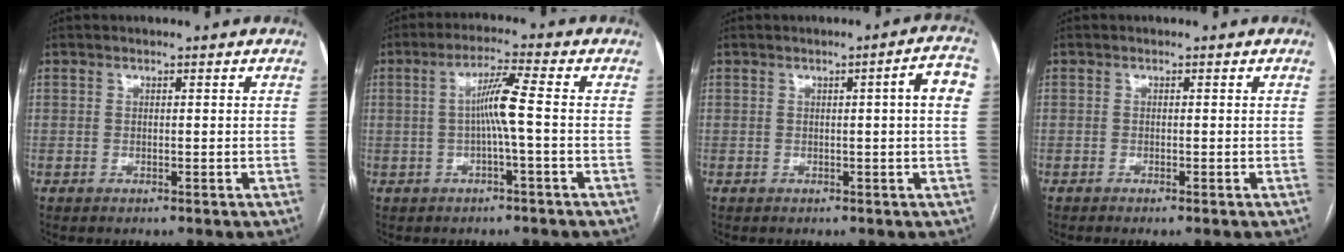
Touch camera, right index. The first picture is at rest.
{"total": 5.3, "force": [-0.4, -0.6, 5.3], "torque": [-0.097, 0.012, -0.007]}
{"total": 4.5, "force": [0.6, -0.2, 4.5], "torque": [-0.051, 0.006, 0.005]}
{"total": 0.7, "force": [-0.5, -0.1, 0.5], "torque": [-0.009, 0.000, -0.008]}